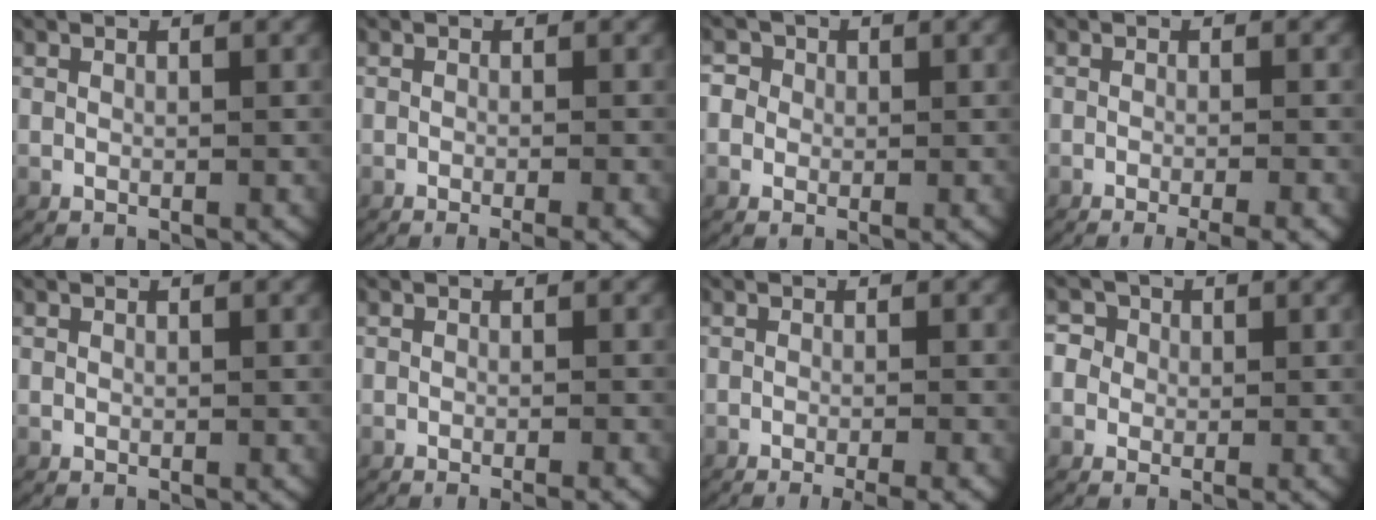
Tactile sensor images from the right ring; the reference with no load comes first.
{"total": 3.3, "force": [-2.5, 0.5, 2.0], "torque": [-0.013, 0.001, -0.040]}
{"total": 3.3, "force": [0.2, 3.1, 1.0], "torque": [-0.026, 0.003, -0.006]}
{"total": 4.9, "force": [-4.0, 1.0, 2.6], "torque": [-0.022, -0.003, -0.058]}
{"total": 0.0}
{"total": 2.2, "force": [-1.8, 0.3, 1.2], "torque": [-0.005, 0.005, -0.030]}
{"total": 4.6, "force": [-3.7, 0.9, 2.6], "torque": [-0.022, -0.004, -0.054]}
{"total": 3.9, "force": [0.3, 3.6, 1.4], "torque": [-0.033, 0.001, -0.004]}